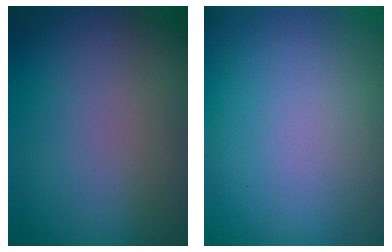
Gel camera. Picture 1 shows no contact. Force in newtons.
{"total": 0.0}